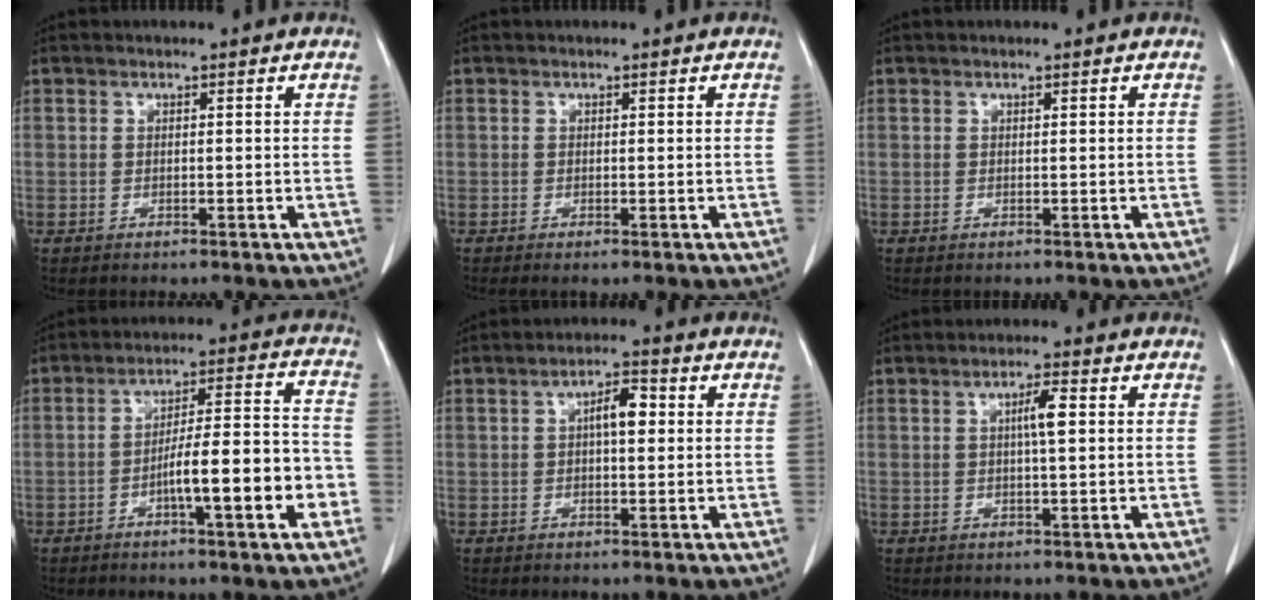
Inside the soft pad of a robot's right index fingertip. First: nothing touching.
{"total": 0.8, "force": [-0.3, 0.0, 0.7], "torque": [-0.014, -0.003, -0.004]}
{"total": 0.0}
{"total": 12.5, "force": [-4.2, 1.3, 11.7], "torque": [-0.177, 0.018, -0.059]}
{"total": 4.2, "force": [0.7, 1.5, 3.9], "torque": [-0.065, 0.012, 0.009]}
{"total": 3.2, "force": [0.6, 0.2, 3.2], "torque": [-0.055, 0.003, 0.009]}